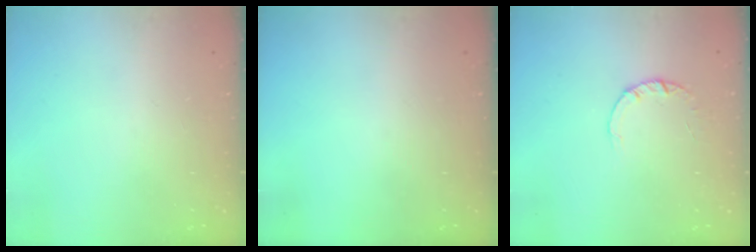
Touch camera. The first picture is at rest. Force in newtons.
{"total": 0.0}
{"total": 1.8, "press": 1.8, "slide": 0.1}